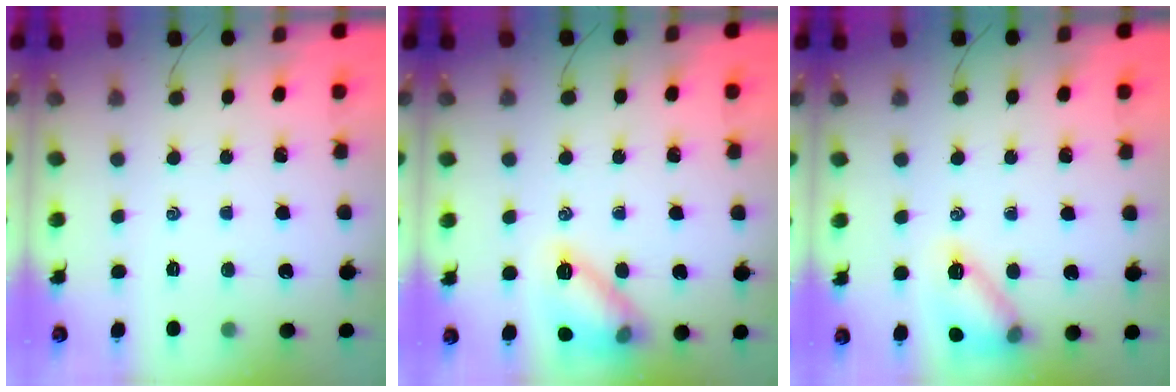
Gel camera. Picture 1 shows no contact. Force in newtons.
{"total": 12.7, "press": 12.7, "slide": 0.5}
{"total": 12.4, "press": 12.4, "slide": 0.4}